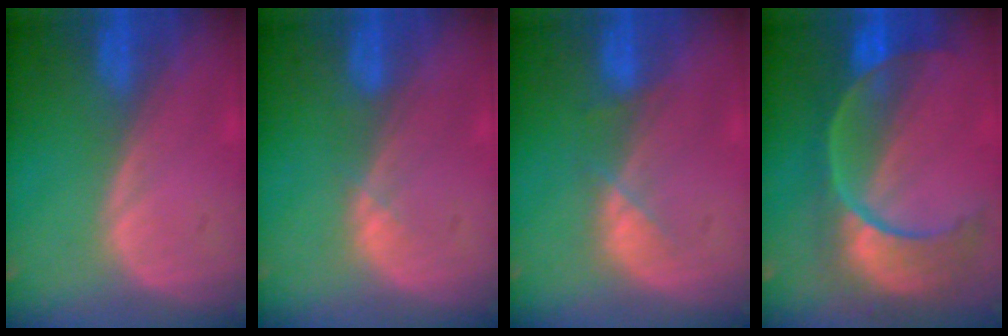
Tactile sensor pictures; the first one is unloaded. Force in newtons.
{"total": 0.9, "press": 0.9, "slide": 0.3}
{"total": 2.4, "press": 2.3, "slide": 0.5}
{"total": 11.1, "press": 9.4, "slide": 6.0}